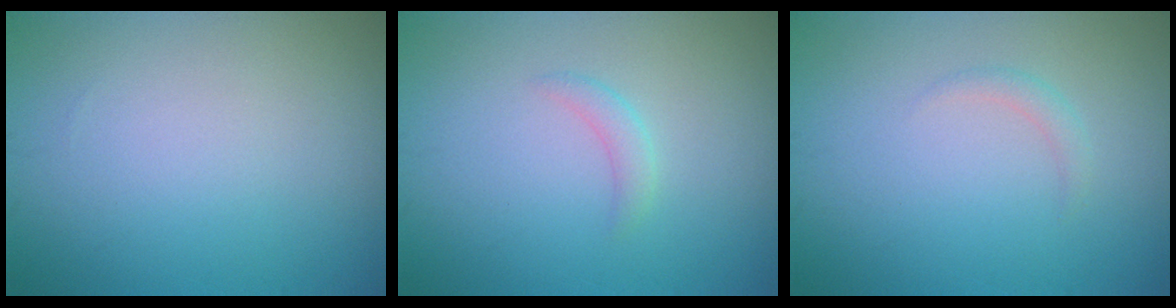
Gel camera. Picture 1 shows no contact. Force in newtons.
{"total": 1.2, "press": 1.1, "slide": 0.0}
{"total": 0.9, "press": 0.9, "slide": 0.1}